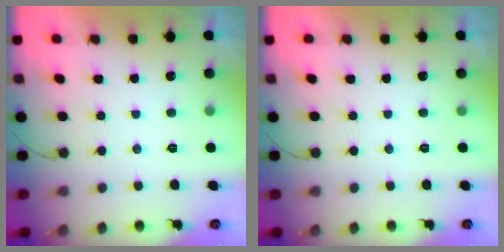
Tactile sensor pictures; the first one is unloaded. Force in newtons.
{"total": 0.0}